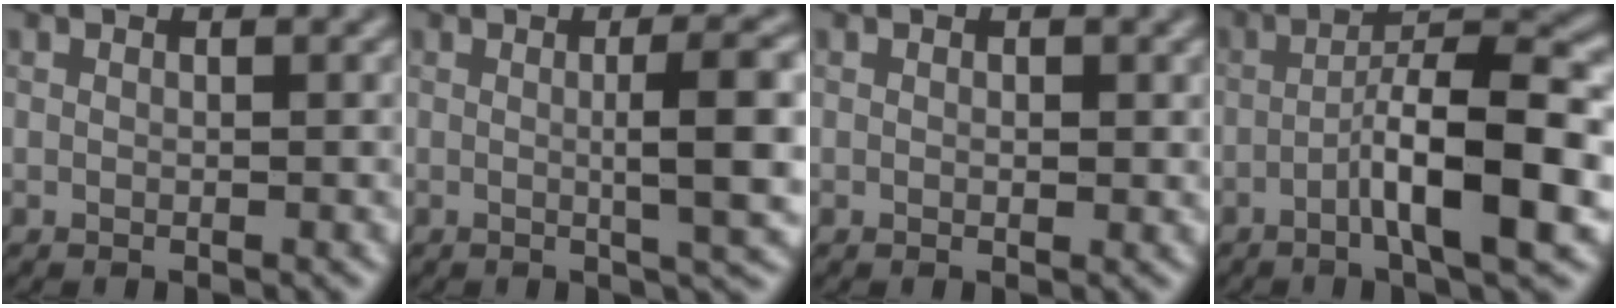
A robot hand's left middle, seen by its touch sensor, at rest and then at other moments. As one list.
[{"total": 6.2, "force": [0.2, 1.2, 6.0], "torque": [-0.084, 0.007, 0.002]}, {"total": 0.6, "force": [0.2, 0.4, 0.4], "torque": [-0.004, -0.002, 0.001]}, {"total": 7.9, "force": [-2.7, 1.5, 7.3], "torque": [-0.113, 0.018, -0.051]}]